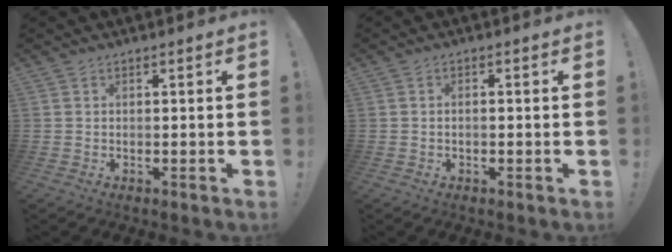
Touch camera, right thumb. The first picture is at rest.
{"total": 1.1, "force": [-0.7, 0.4, 0.8], "torque": [-0.022, 0.005, -0.011]}